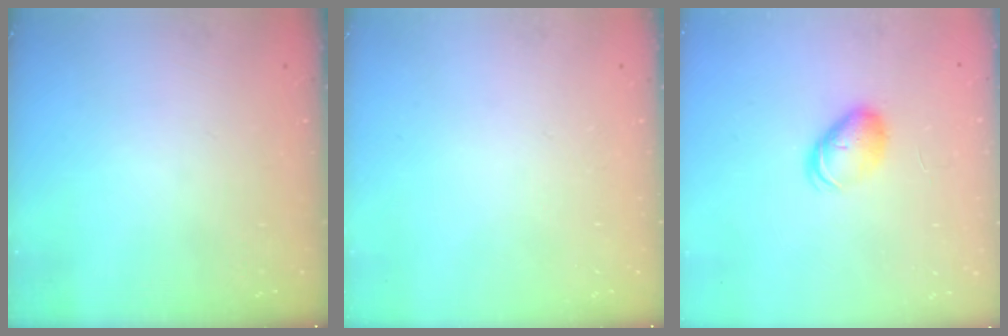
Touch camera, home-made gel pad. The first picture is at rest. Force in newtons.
{"total": 0.0}
{"total": 8.2, "press": 8.2, "slide": 0.5}